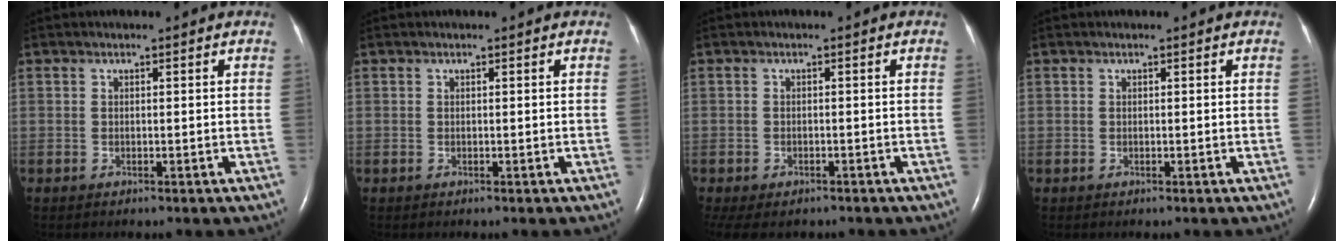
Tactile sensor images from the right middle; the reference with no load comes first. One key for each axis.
{"total": 0.0}
{"total": 7.3, "fx": -5.4, "fy": 3.8, "fz": 3.2, "tx": -0.065, "ty": -0.007, "tz": -0.072}
{"total": 0.0}